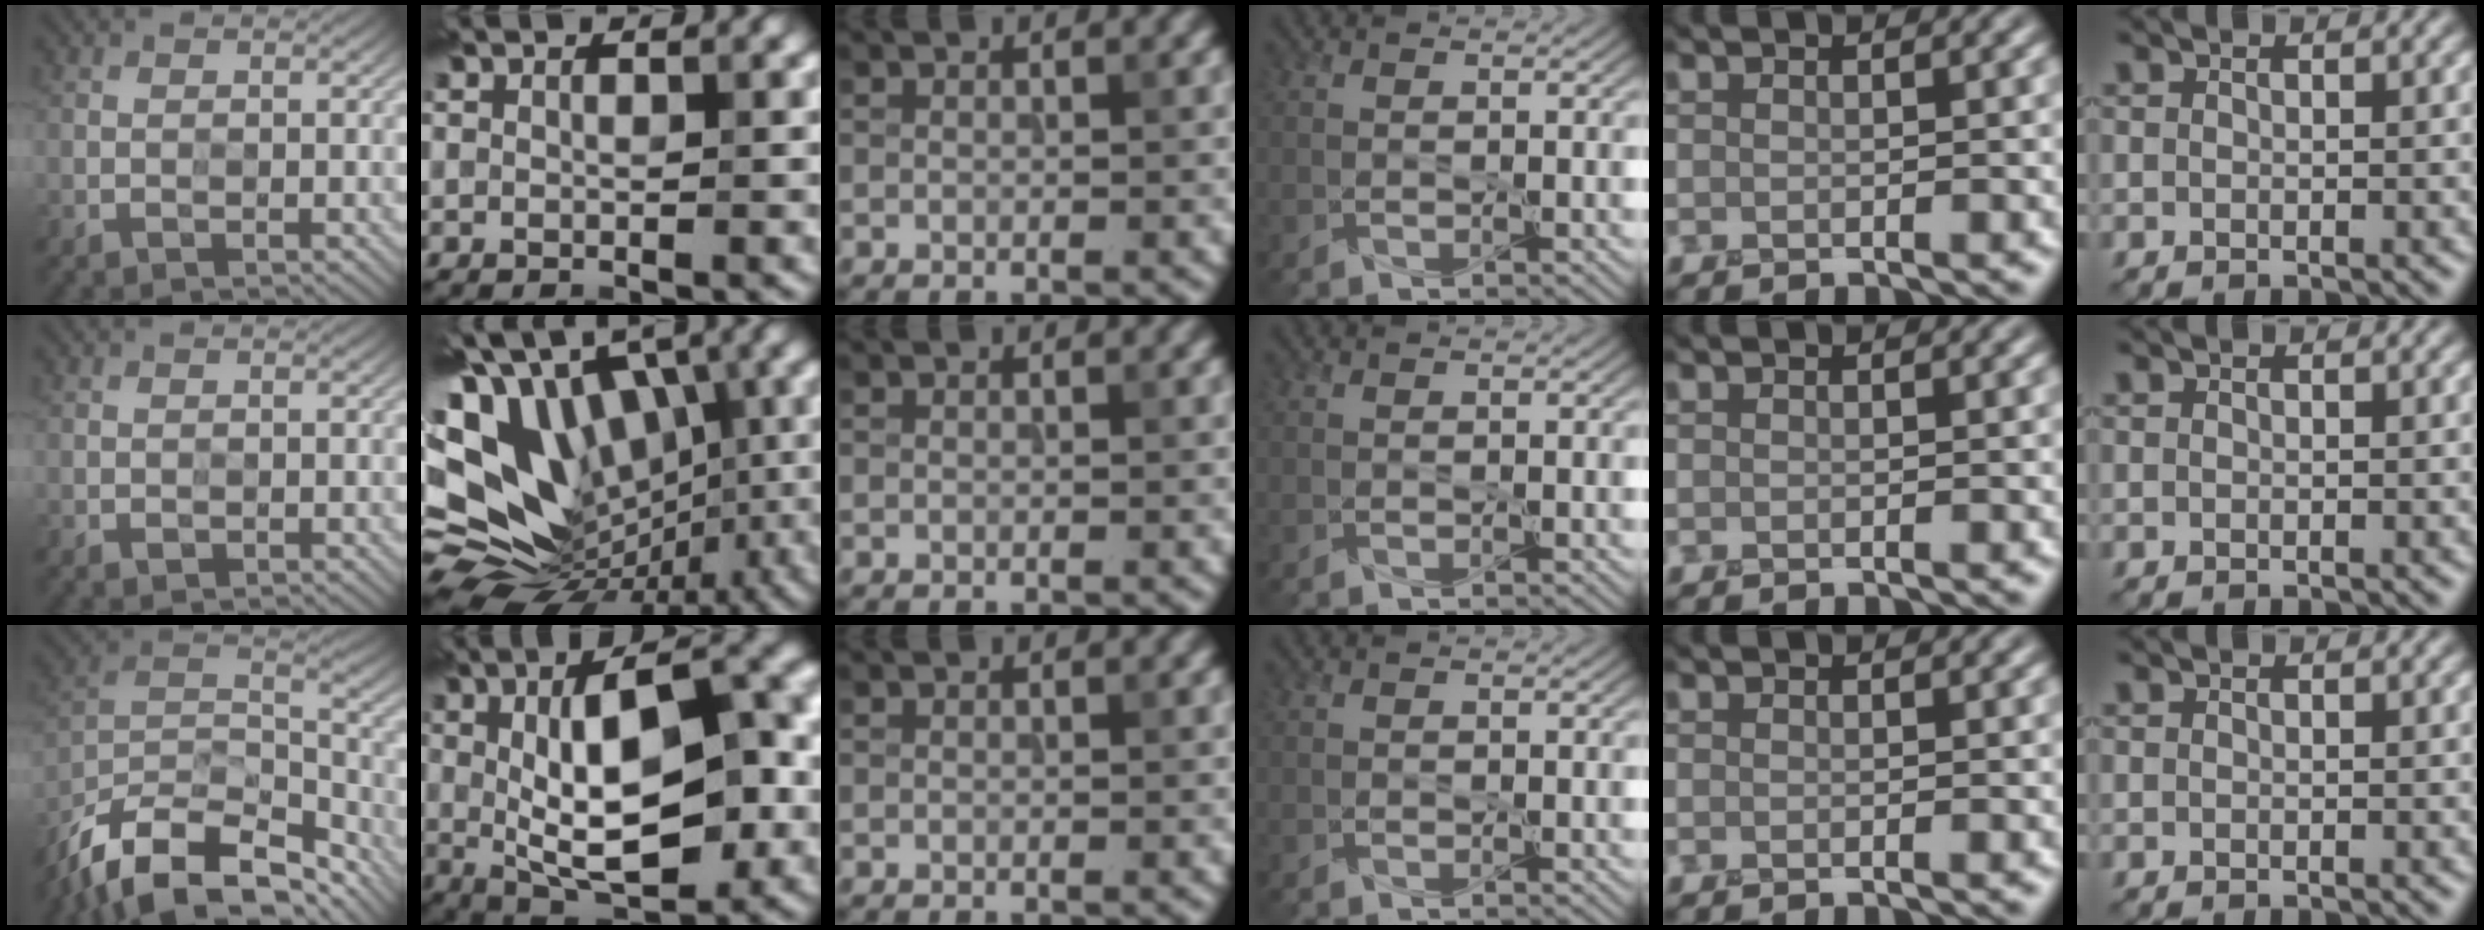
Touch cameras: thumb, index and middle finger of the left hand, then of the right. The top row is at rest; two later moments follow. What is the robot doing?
{"motion": "peel", "object": "sticker"}